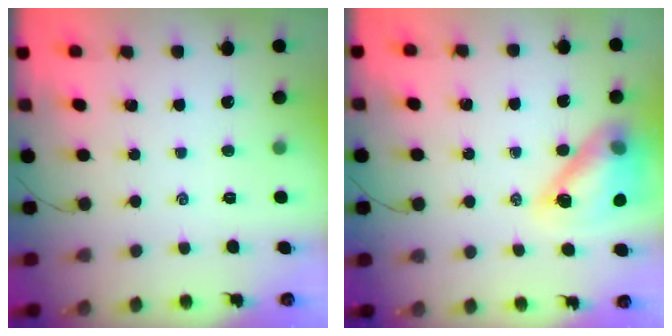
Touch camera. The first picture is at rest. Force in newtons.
{"total": 13.9, "press": 13.4, "slide": 3.8}